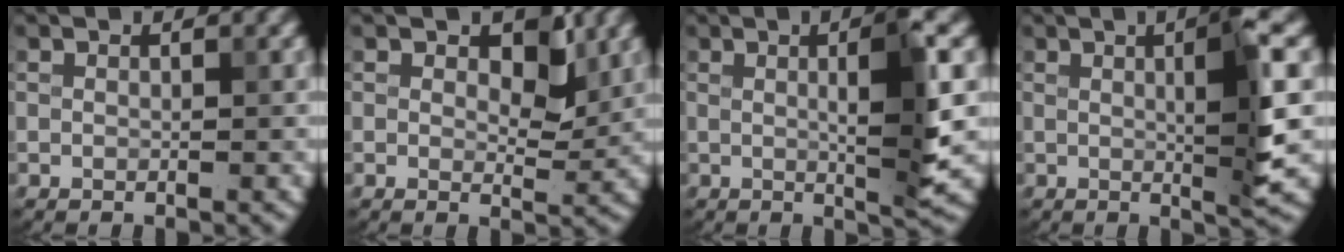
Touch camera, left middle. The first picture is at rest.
{"total": 3.2, "force": [1.3, 1.8, 2.3], "torque": [-0.031, -0.004, 0.016]}
{"total": 6.0, "force": [0.8, 0.8, 5.8], "torque": [-0.084, 0.004, 0.014]}
{"total": 5.7, "force": [0.9, 0.7, 5.6], "torque": [-0.081, 0.005, 0.016]}